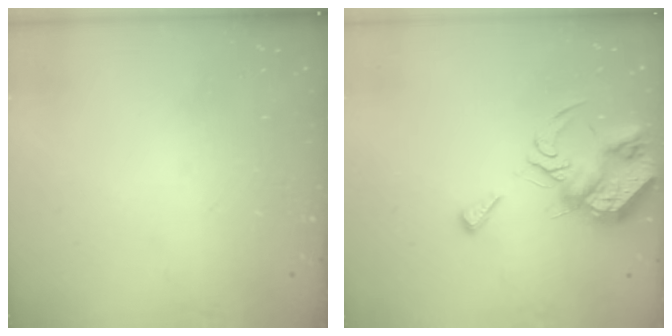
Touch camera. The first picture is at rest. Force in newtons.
{"total": 8.1, "press": 8.1, "slide": 0.3}